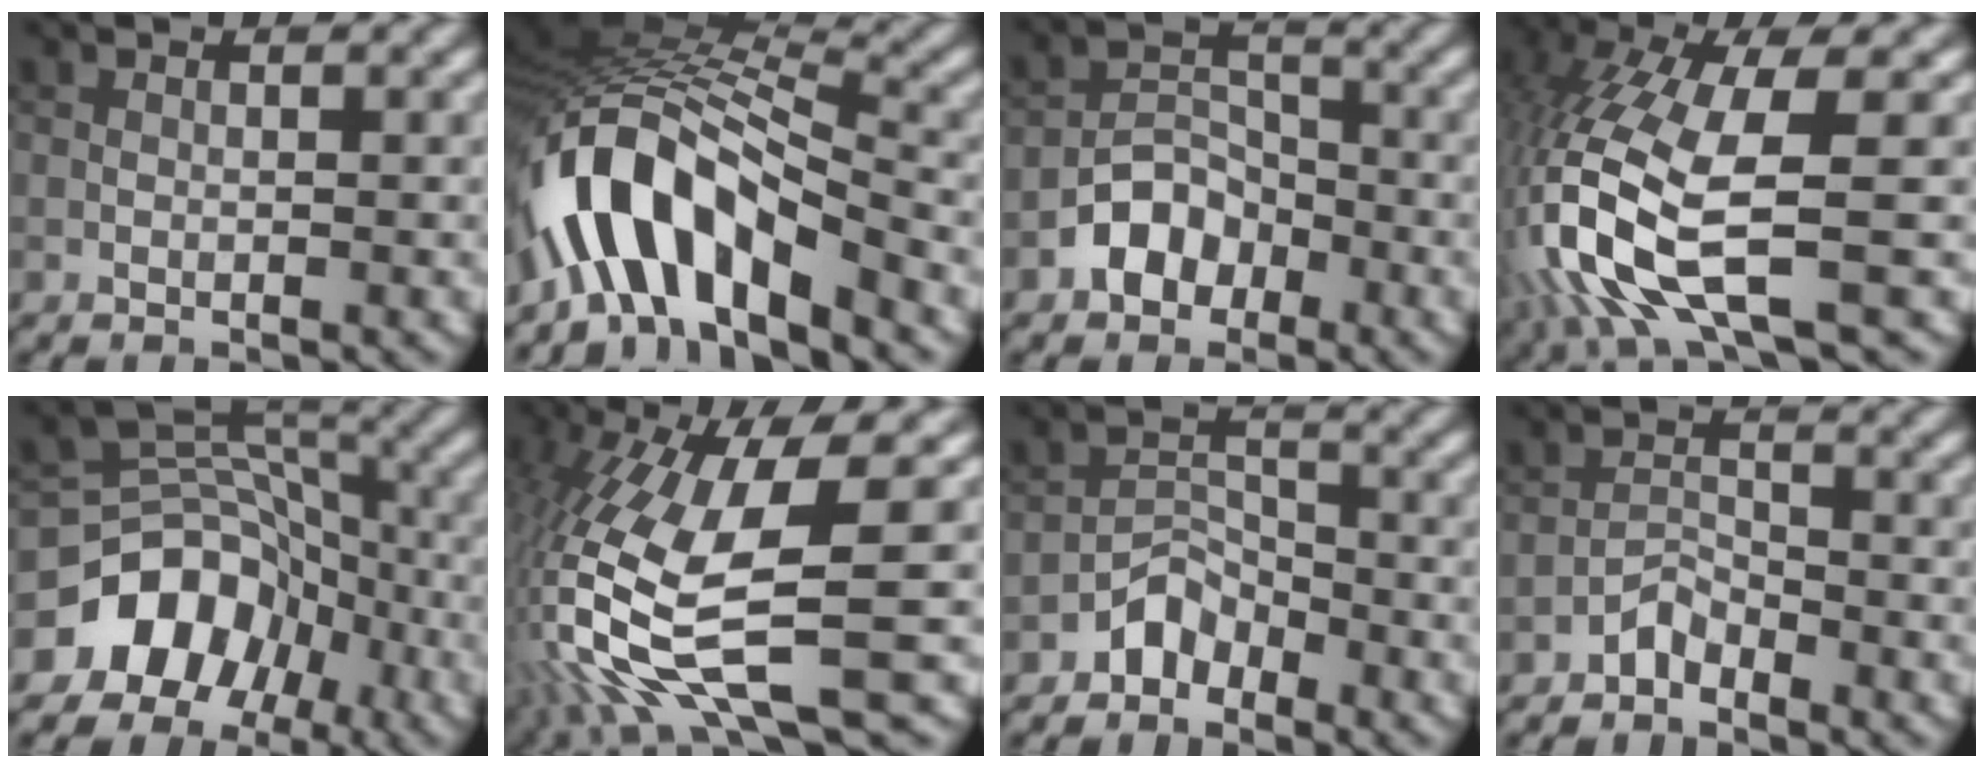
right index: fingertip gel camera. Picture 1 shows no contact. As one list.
[{"total": 10.7, "force": [-5.6, 4.2, 8.1], "torque": [-0.141, 0.013, -0.105]}, {"total": 3.7, "force": [-2.2, 2.6, 1.4], "torque": [-0.014, 0.008, -0.043]}, {"total": 12.1, "force": [-3.0, 4.1, 11.0], "torque": [-0.259, -0.016, -0.055]}, {"total": 8.2, "force": [-4.1, 6.3, 3.2], "torque": [-0.037, 0.010, -0.080]}, {"total": 13.1, "force": [-2.1, 3.5, 12.5], "torque": [-0.268, -0.018, -0.027]}, {"total": 2.6, "force": [-2.0, 1.5, 0.6], "torque": [-0.002, 0.015, -0.039]}, {"total": 1.8, "force": [-1.6, 0.7, 0.4], "torque": [-0.004, 0.012, -0.034]}]